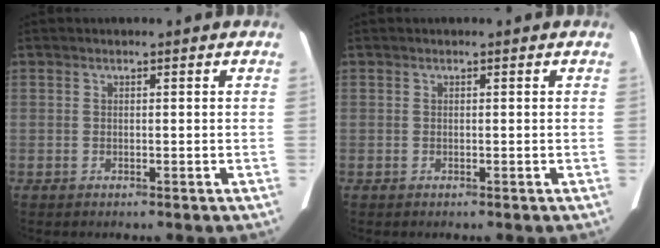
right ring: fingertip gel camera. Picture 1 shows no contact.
{"total": 0.0}